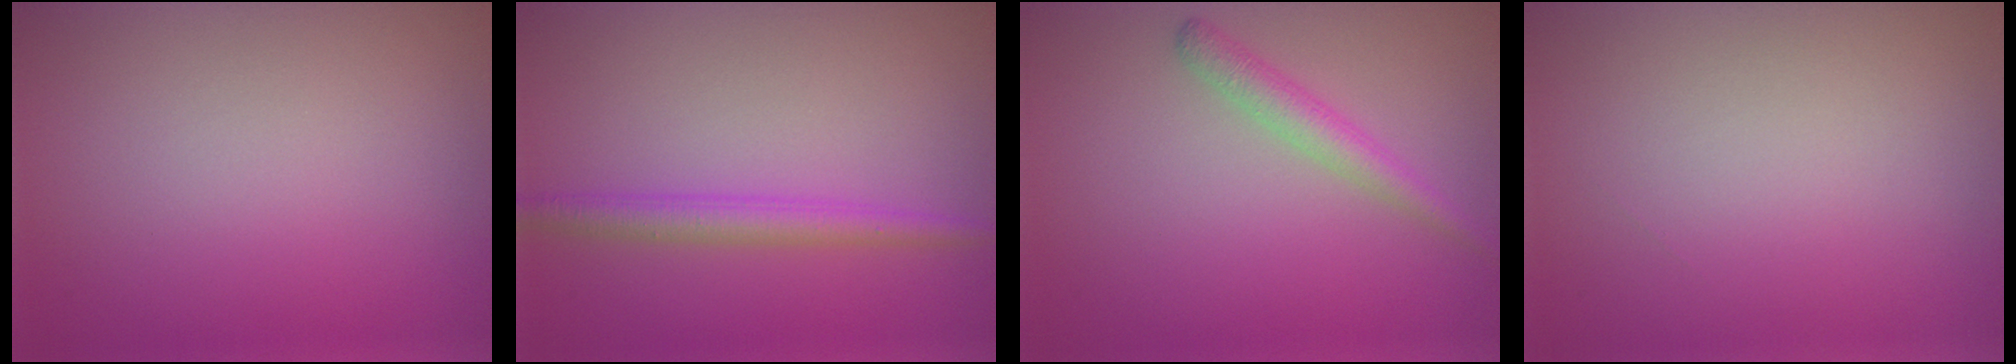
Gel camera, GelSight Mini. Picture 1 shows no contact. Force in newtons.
{"total": 2.6, "press": 2.6, "slide": 0.1}
{"total": 2.3, "press": 2.3, "slide": 0.1}
{"total": 0.0}